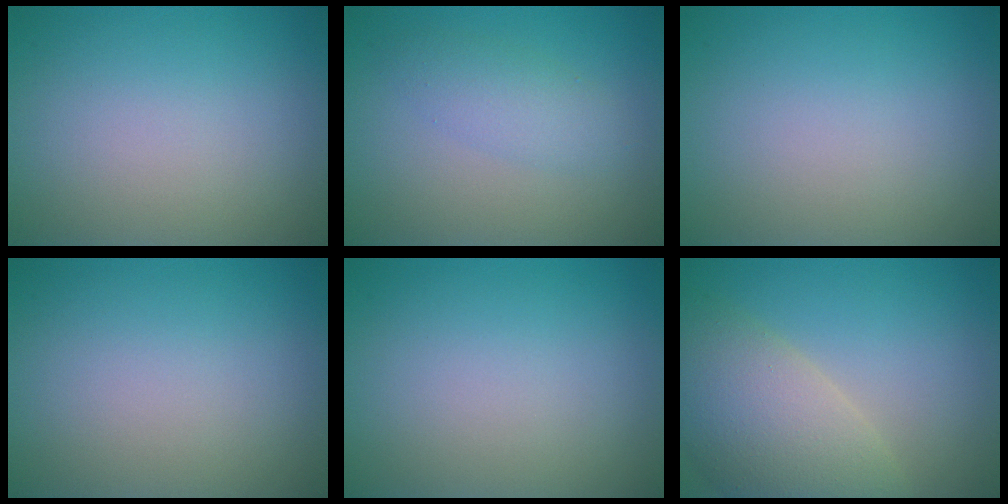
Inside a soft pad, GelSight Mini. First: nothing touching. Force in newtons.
{"total": 2.5, "press": 2.5, "slide": 0.1}
{"total": 0.0}
{"total": 0.0}
{"total": 0.0}
{"total": 8.1, "press": 8.0, "slide": 1.0}